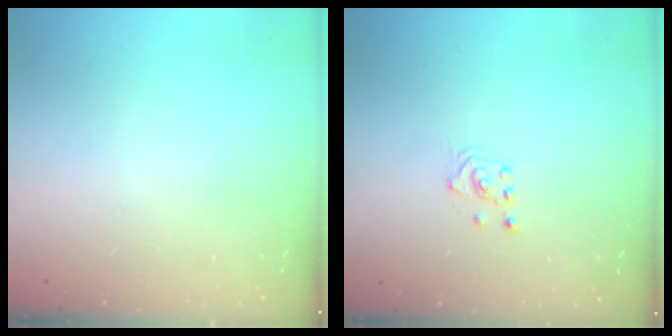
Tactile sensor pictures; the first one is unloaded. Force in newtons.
{"total": 1.6, "press": 1.5, "slide": 0.2}